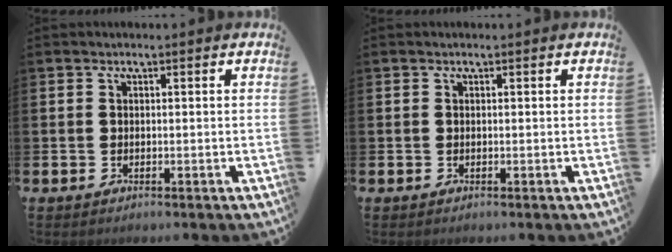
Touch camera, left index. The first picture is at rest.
{"total": 0.0}